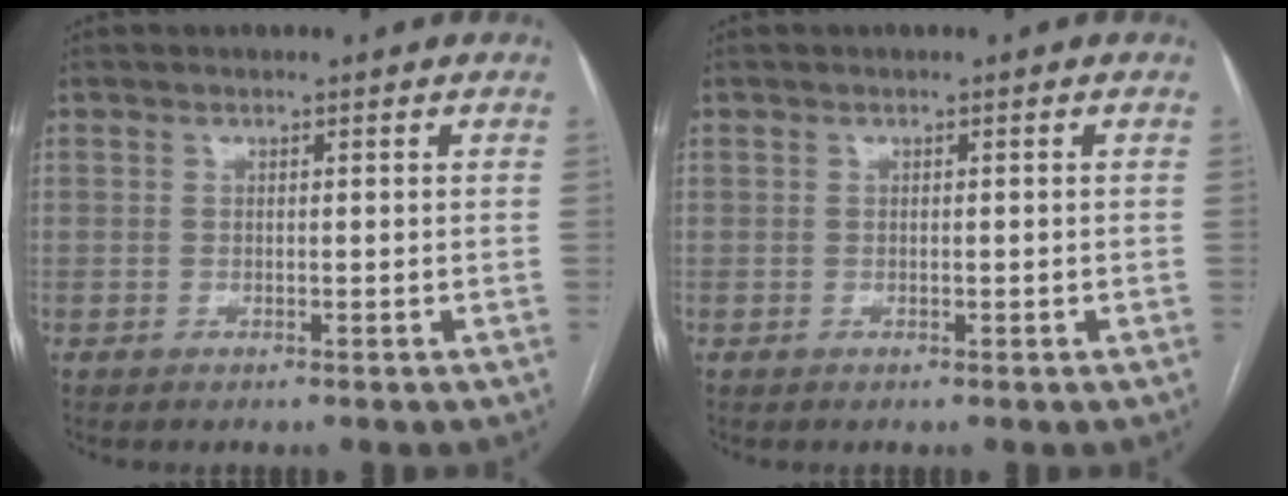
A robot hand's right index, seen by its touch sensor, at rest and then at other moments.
{"total": 0.0}